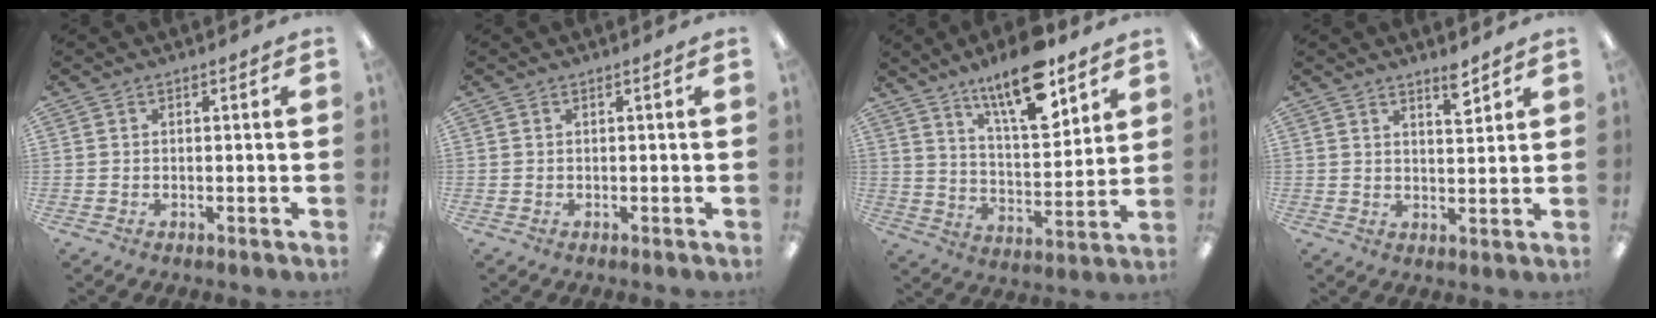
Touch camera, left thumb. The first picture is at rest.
{"total": 0.0}
{"total": 16.2, "force": [11.4, 5.0, 10.4], "torque": [-0.162, -0.062, 0.188]}
{"total": 4.6, "force": [3.7, 1.1, 2.5], "torque": [-0.026, -0.026, 0.059]}